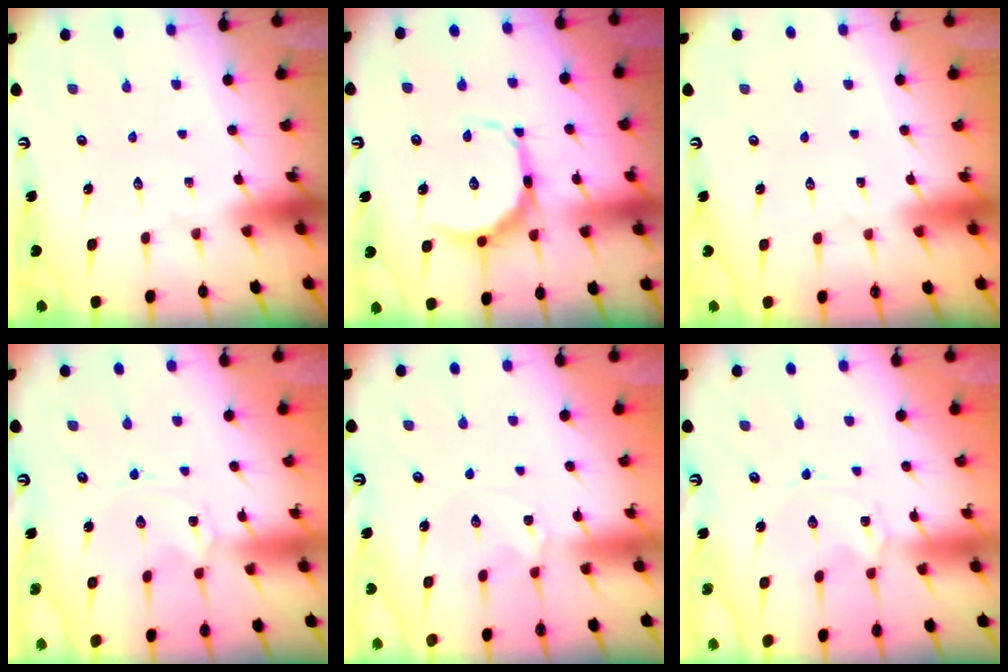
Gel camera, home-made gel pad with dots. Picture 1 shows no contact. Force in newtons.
{"total": 10.4, "press": 10.4, "slide": 0.7}
{"total": 1.6, "press": 1.6, "slide": 0.1}
{"total": 0.0}
{"total": 1.2, "press": 1.1, "slide": 0.3}
{"total": 0.0}